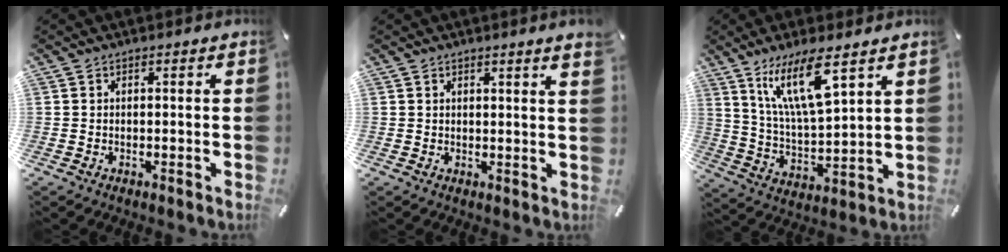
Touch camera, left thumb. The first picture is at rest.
{"total": 1.9, "force": [1.4, 0.0, 1.3], "torque": [-0.026, -0.002, 0.026]}
{"total": 14.3, "force": [9.0, 3.7, 10.4], "torque": [-0.213, -0.030, 0.155]}